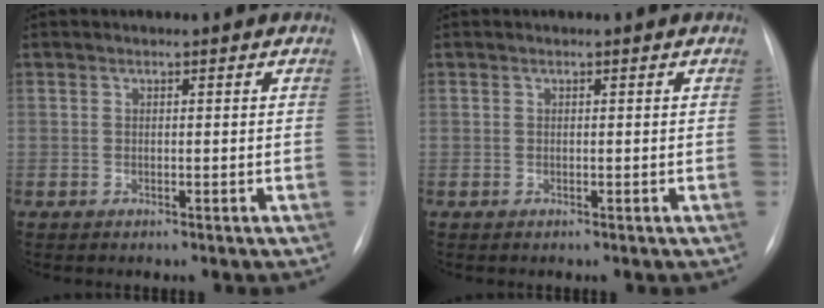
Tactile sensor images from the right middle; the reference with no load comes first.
{"total": 0.0}